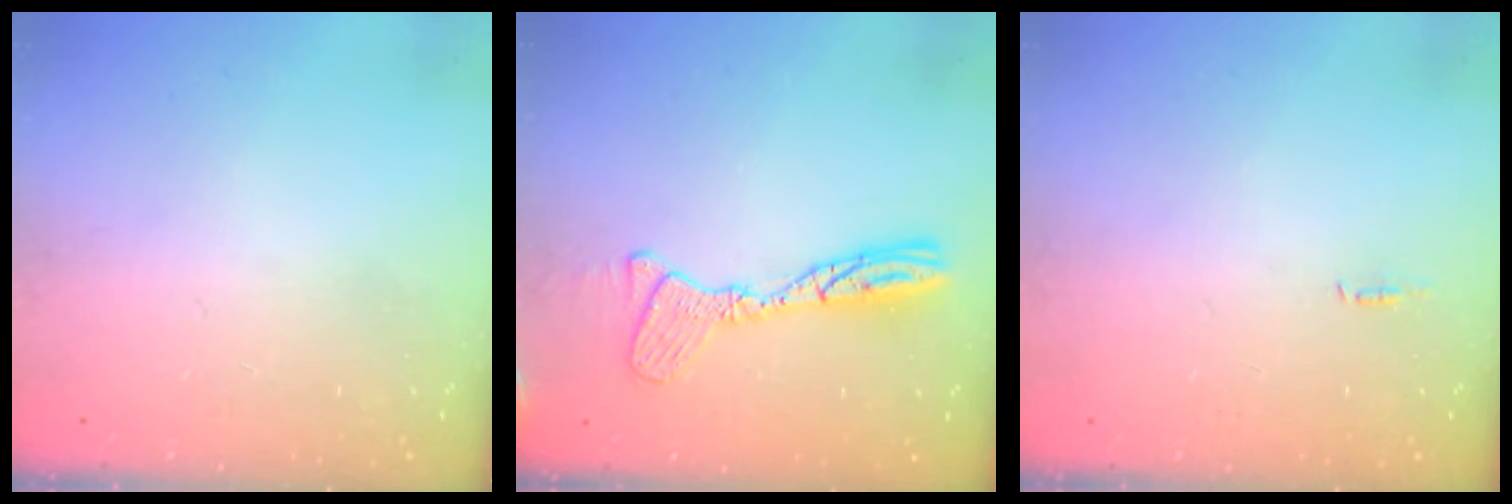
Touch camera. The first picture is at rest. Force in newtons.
{"total": 13.5, "press": 13.5, "slide": 1.3}
{"total": 4.8, "press": 2.5, "slide": 4.1}